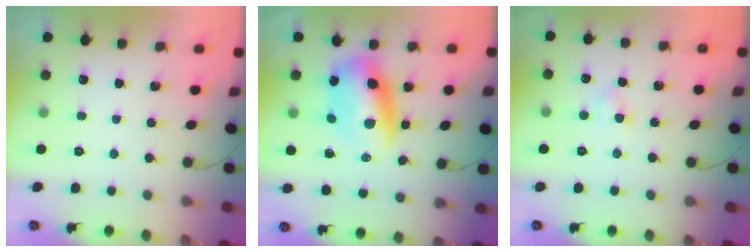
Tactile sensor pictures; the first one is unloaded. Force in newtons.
{"total": 10.0, "press": 9.7, "slide": 2.3}
{"total": 2.9, "press": 2.7, "slide": 1.1}